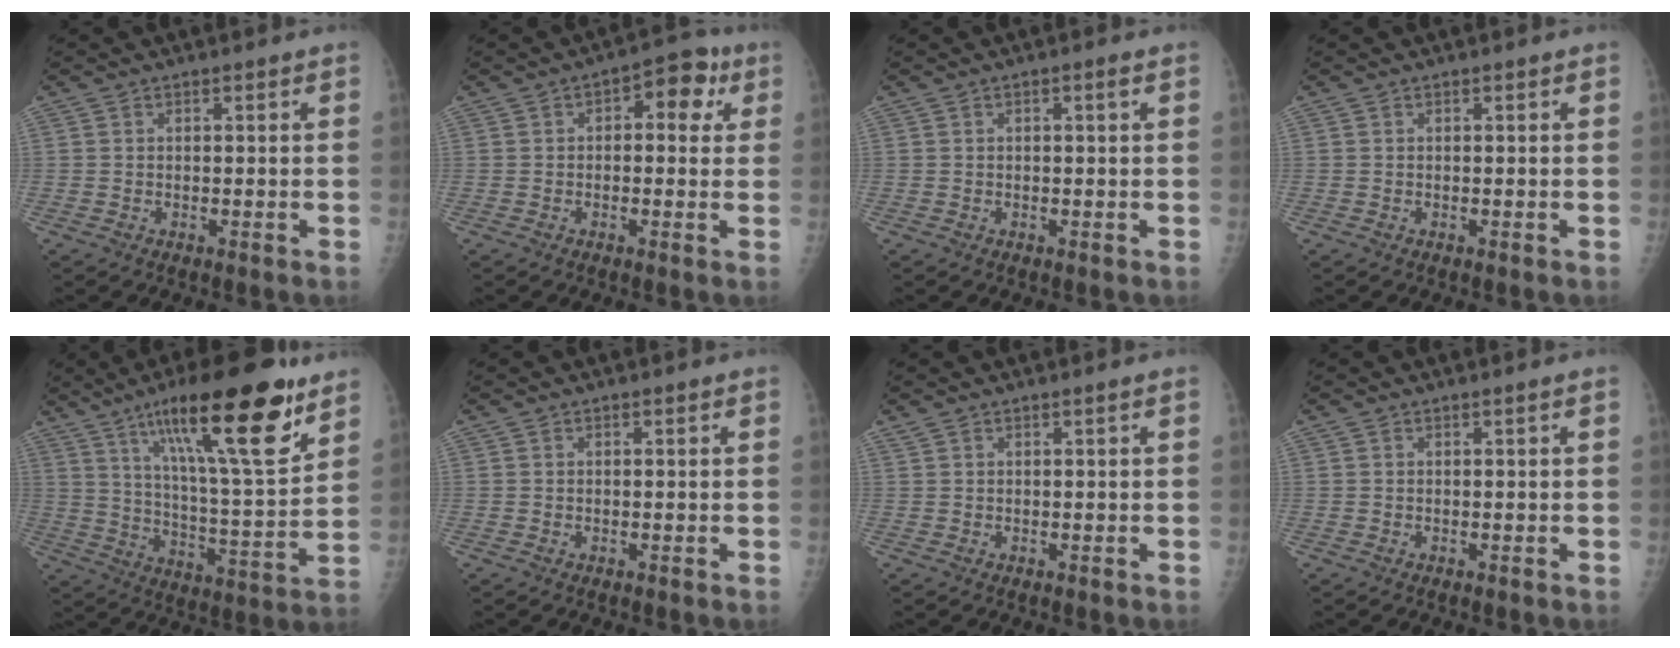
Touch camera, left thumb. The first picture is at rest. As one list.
[{"total": 8.0, "force": [2.3, 4.4, 6.2], "torque": [-0.042, 0.014, 0.021]}, {"total": 1.1, "force": [0.3, 0.1, 1.1], "torque": [-0.021, 0.004, 0.005]}, {"total": 0.0}, {"total": 24.4, "force": [14.0, 5.4, 19.2], "torque": [-0.284, -0.051, 0.231]}, {"total": 0.0}, {"total": 0.6, "force": [0.5, -0.1, 0.4], "torque": [-0.016, 0.004, 0.016]}, {"total": 0.0}]